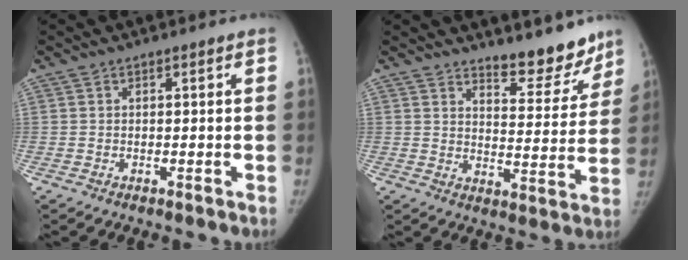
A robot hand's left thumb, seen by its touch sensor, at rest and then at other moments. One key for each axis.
{"total": 10.2, "fx": 8.9, "fy": 3.4, "fz": 3.8, "tx": -0.012, "ty": -0.077, "tz": 0.127}